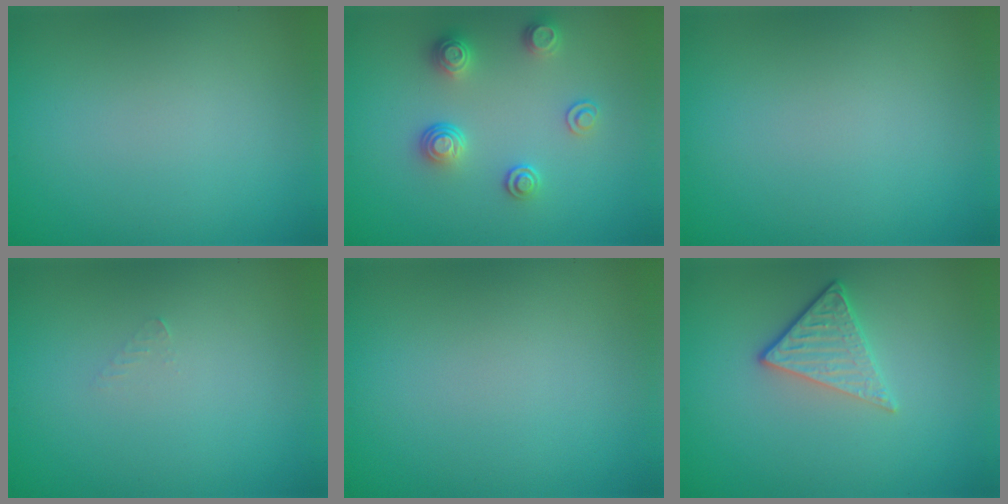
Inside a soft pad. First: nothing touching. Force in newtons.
{"total": 2.7, "press": 2.5, "slide": 0.9}
{"total": 0.0}
{"total": 0.7, "press": 0.7, "slide": 0.1}
{"total": 0.0}
{"total": 3.1, "press": 2.5, "slide": 1.9}